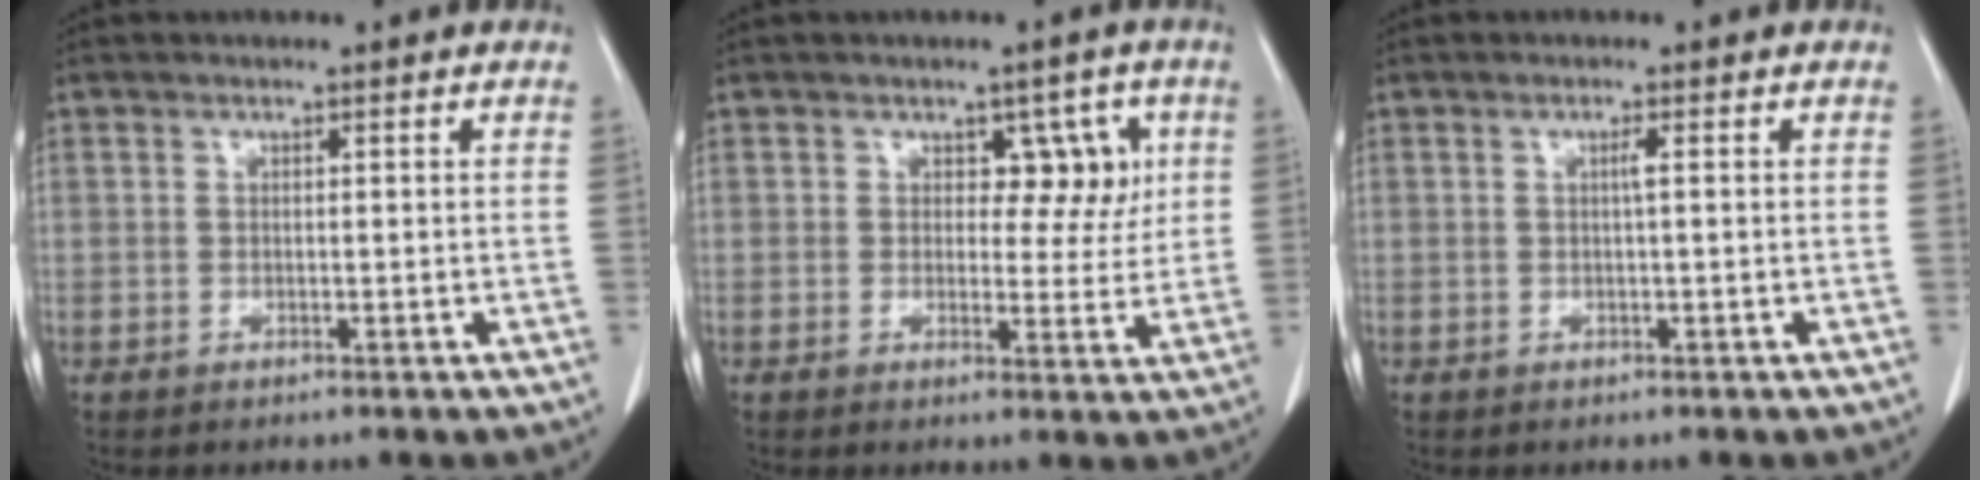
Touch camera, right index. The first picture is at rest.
{"total": 5.1, "force": [1.6, 3.2, 3.6], "torque": [-0.029, 0.008, 0.022]}
{"total": 0.9, "force": [0.1, -0.1, 0.9], "torque": [-0.014, 0.002, 0.000]}